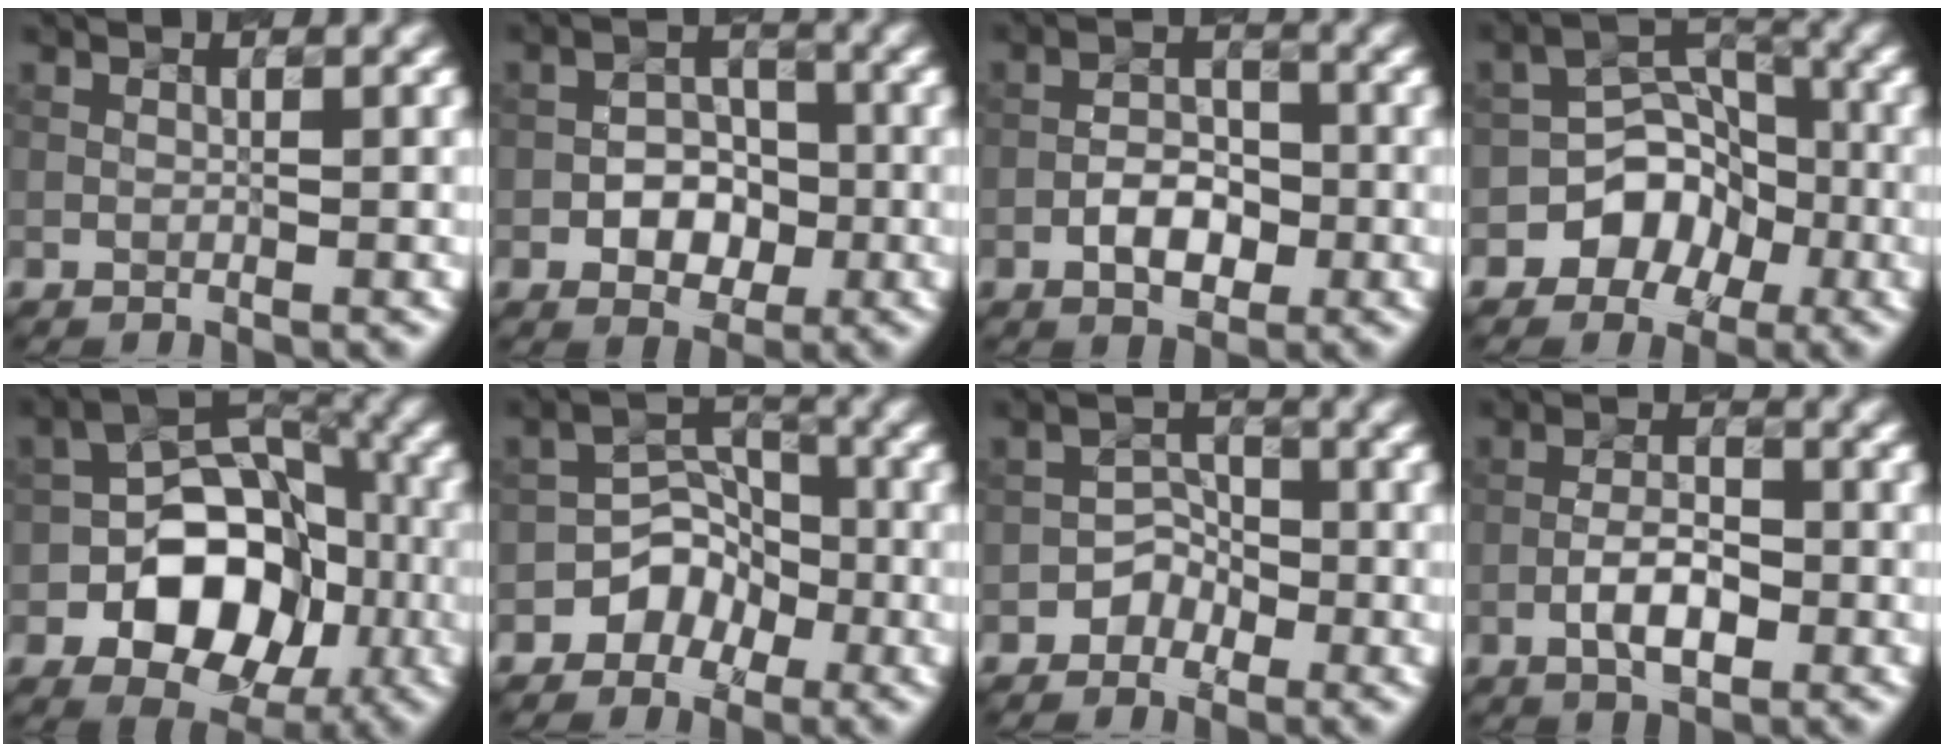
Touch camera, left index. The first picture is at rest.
{"total": 3.2, "force": [-1.3, 2.4, 1.8], "torque": [-0.019, 0.007, -0.014]}
{"total": 3.0, "force": [-1.5, 1.7, 2.0], "torque": [-0.029, 0.008, -0.018]}
{"total": 4.4, "force": [-2.4, 3.5, 1.3], "torque": [0.003, 0.017, -0.034]}
{"total": 9.3, "force": [-3.0, 6.5, 5.9], "torque": [-0.075, 0.010, -0.044]}
{"total": 3.1, "force": [-1.9, 2.3, 0.6], "torque": [0.005, 0.014, -0.022]}
{"total": 1.8, "force": [-1.3, 1.2, -0.2], "torque": [0.010, 0.012, -0.015]}
{"total": 3.2, "force": [-1.5, 1.2, 2.5], "torque": [-0.046, 0.006, -0.024]}